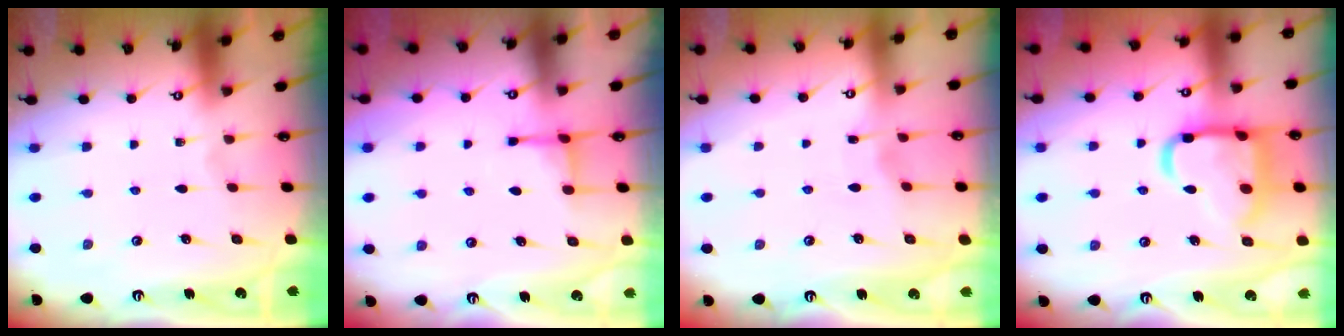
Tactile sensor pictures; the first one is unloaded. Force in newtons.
{"total": 3.1, "press": 3.0, "slide": 0.7}
{"total": 2.8, "press": 2.8, "slide": 0.4}
{"total": 18.5, "press": 18.5, "slide": 1.7}